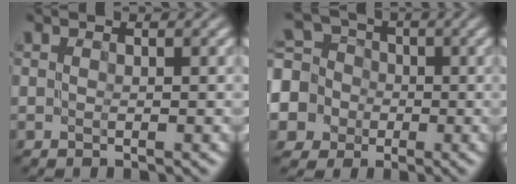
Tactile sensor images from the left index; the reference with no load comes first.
{"total": 8.9, "force": [-2.1, 8.2, 2.6], "torque": [-0.077, 0.005, -0.067]}